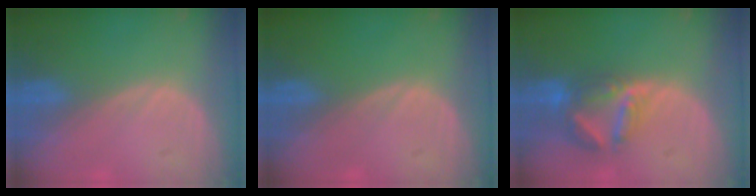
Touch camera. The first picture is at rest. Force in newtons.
{"total": 0.0}
{"total": 7.2, "press": 6.3, "slide": 3.4}